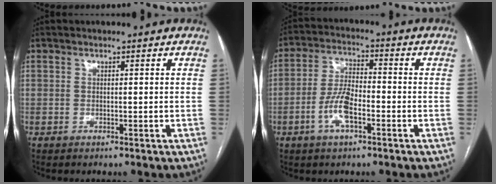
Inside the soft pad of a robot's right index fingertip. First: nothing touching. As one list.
[{"total": 7.6, "force": [-2.9, 2.6, 6.5], "torque": [-0.137, 0.006, -0.055]}]